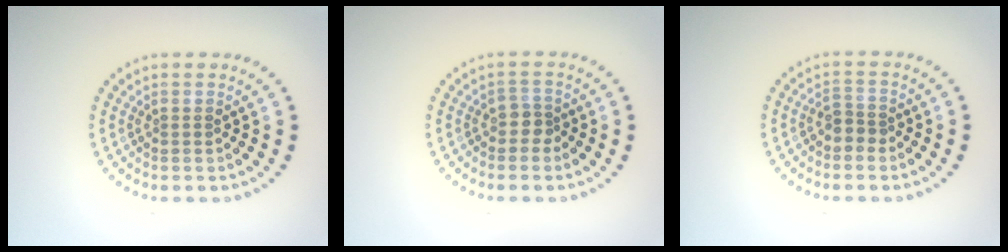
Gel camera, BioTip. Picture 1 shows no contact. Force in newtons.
{"total": 1.4, "press": 1.1, "slide": 0.9}
{"total": 1.6, "press": 1.4, "slide": 0.7}